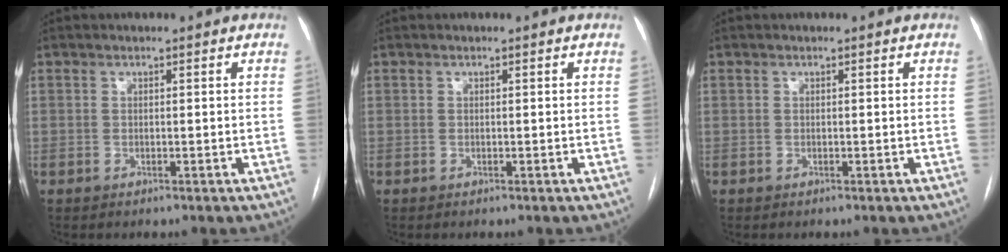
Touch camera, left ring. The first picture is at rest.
{"total": 0.0}
{"total": 0.0}